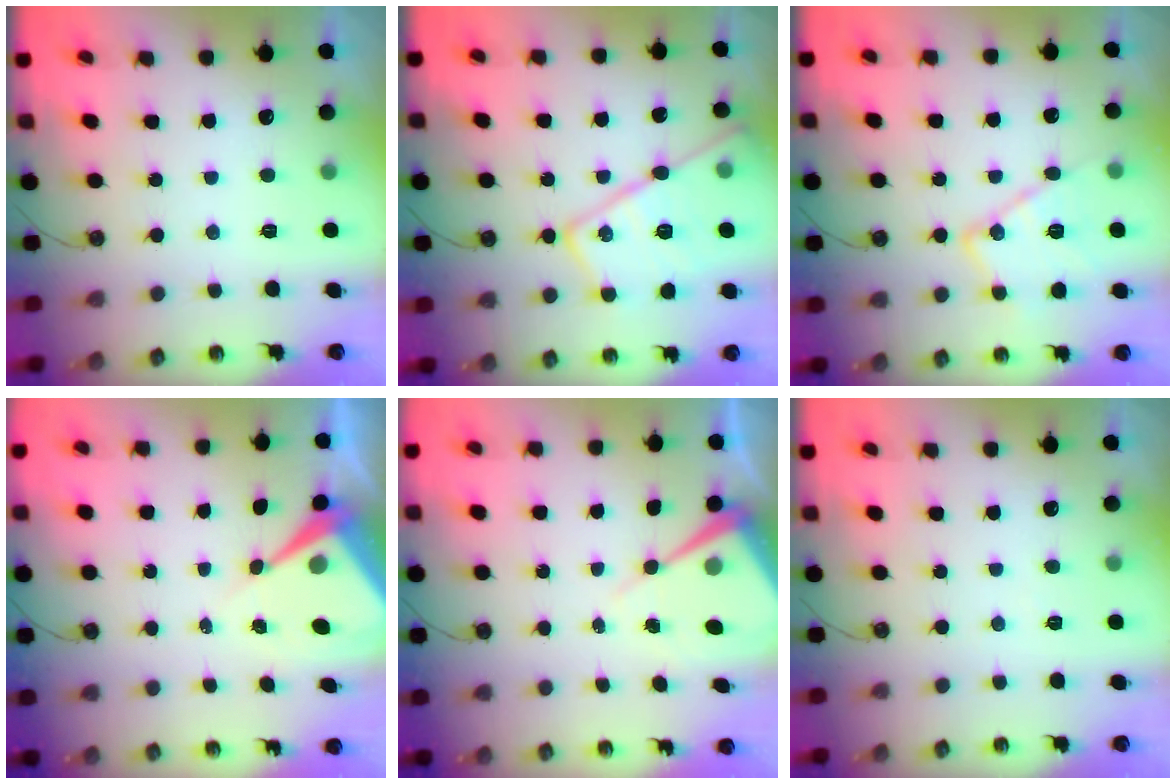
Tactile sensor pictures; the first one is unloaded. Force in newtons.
{"total": 21.2, "press": 21.1, "slide": 1.9}
{"total": 13.5, "press": 13.4, "slide": 1.2}
{"total": 8.5, "press": 8.5, "slide": 0.8}
{"total": 7.6, "press": 7.6, "slide": 0.7}
{"total": 2.6, "press": 2.6, "slide": 0.5}